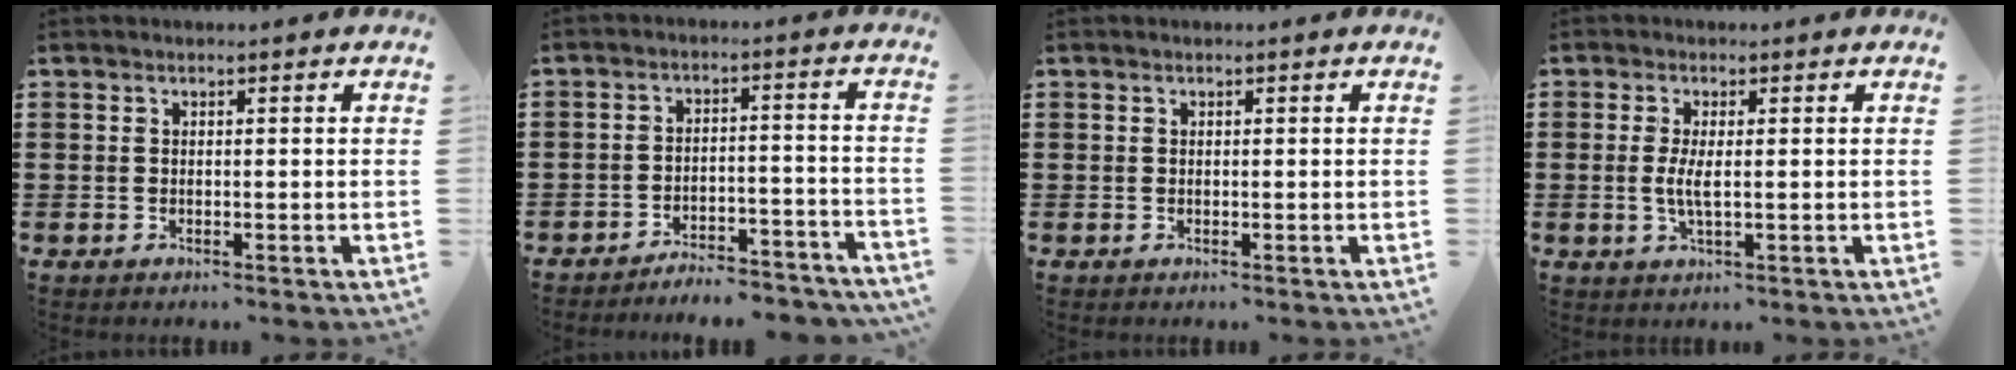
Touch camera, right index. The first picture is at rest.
{"total": 4.9, "force": [-4.8, 0.0, 0.7], "torque": [-0.015, 0.004, -0.099]}
{"total": 0.0}
{"total": 3.3, "force": [0.0, 0.8, 3.1], "torque": [-0.064, -0.004, -0.003]}